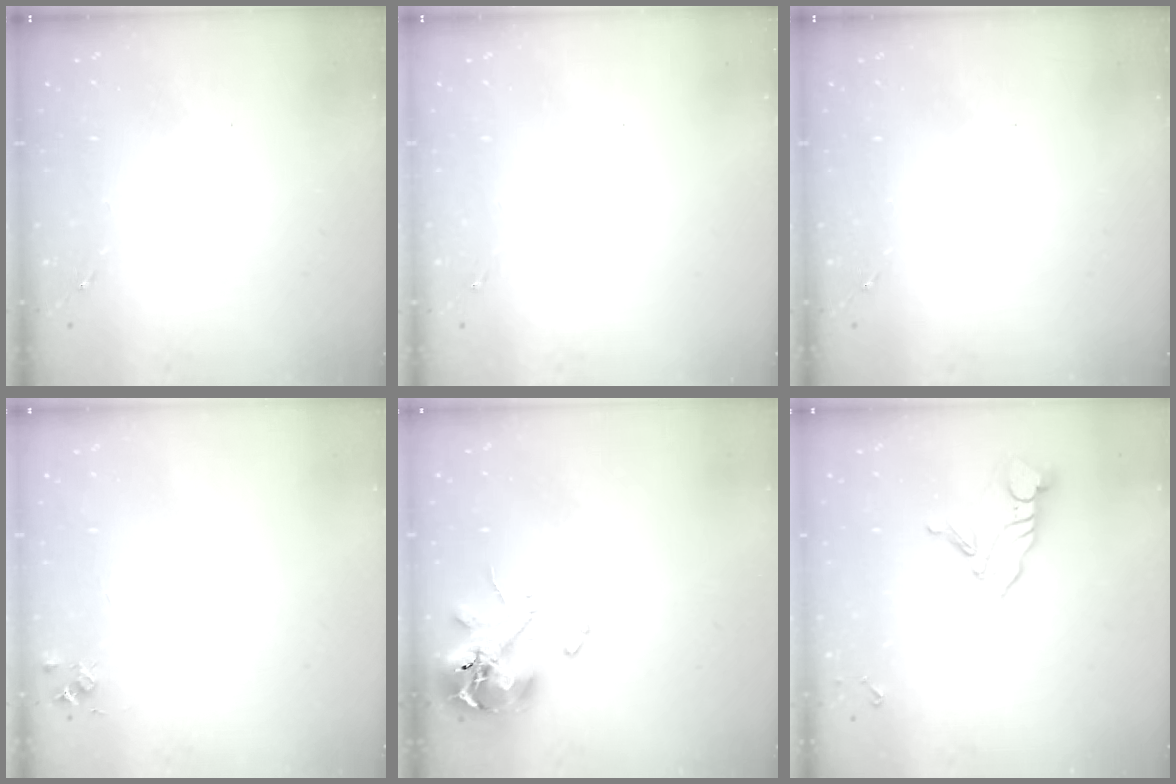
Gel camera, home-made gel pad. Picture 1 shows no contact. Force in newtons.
{"total": 0.0}
{"total": 0.0}
{"total": 4.4, "press": 4.4, "slide": 0.5}
{"total": 10.7, "press": 10.6, "slide": 1.4}
{"total": 10.7, "press": 10.6, "slide": 1.0}